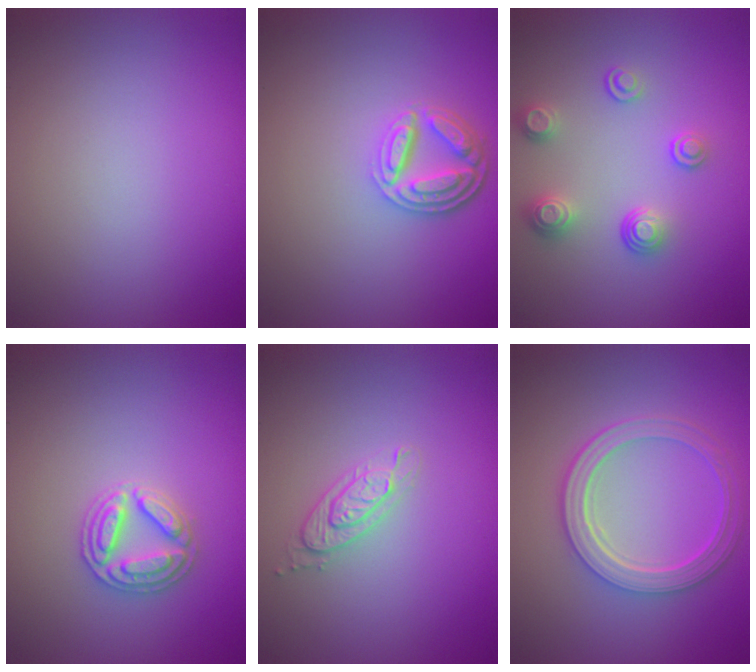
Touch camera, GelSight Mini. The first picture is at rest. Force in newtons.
{"total": 4.1, "press": 3.2, "slide": 2.6}
{"total": 2.9, "press": 2.6, "slide": 1.4}
{"total": 2.9, "press": 2.9, "slide": 0.2}
{"total": 2.0, "press": 2.0, "slide": 0.5}
{"total": 5.1, "press": 3.9, "slide": 3.3}